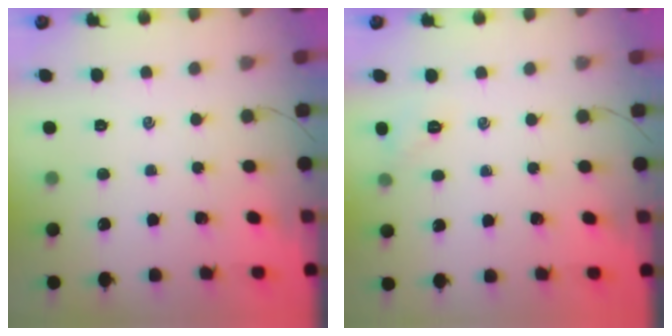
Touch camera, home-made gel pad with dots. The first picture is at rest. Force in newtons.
{"total": 5.4, "press": 5.2, "slide": 1.6}